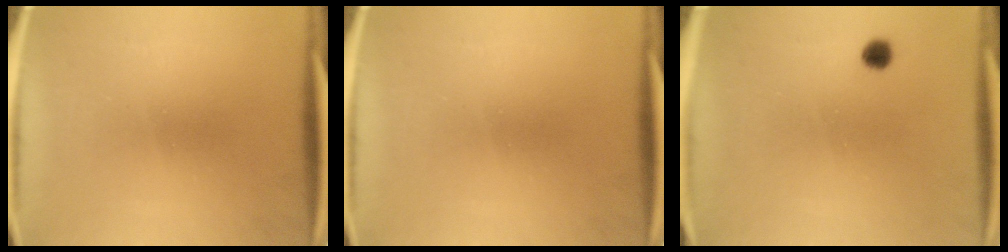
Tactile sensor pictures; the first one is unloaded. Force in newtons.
{"total": 0.0}
{"total": 1.8}